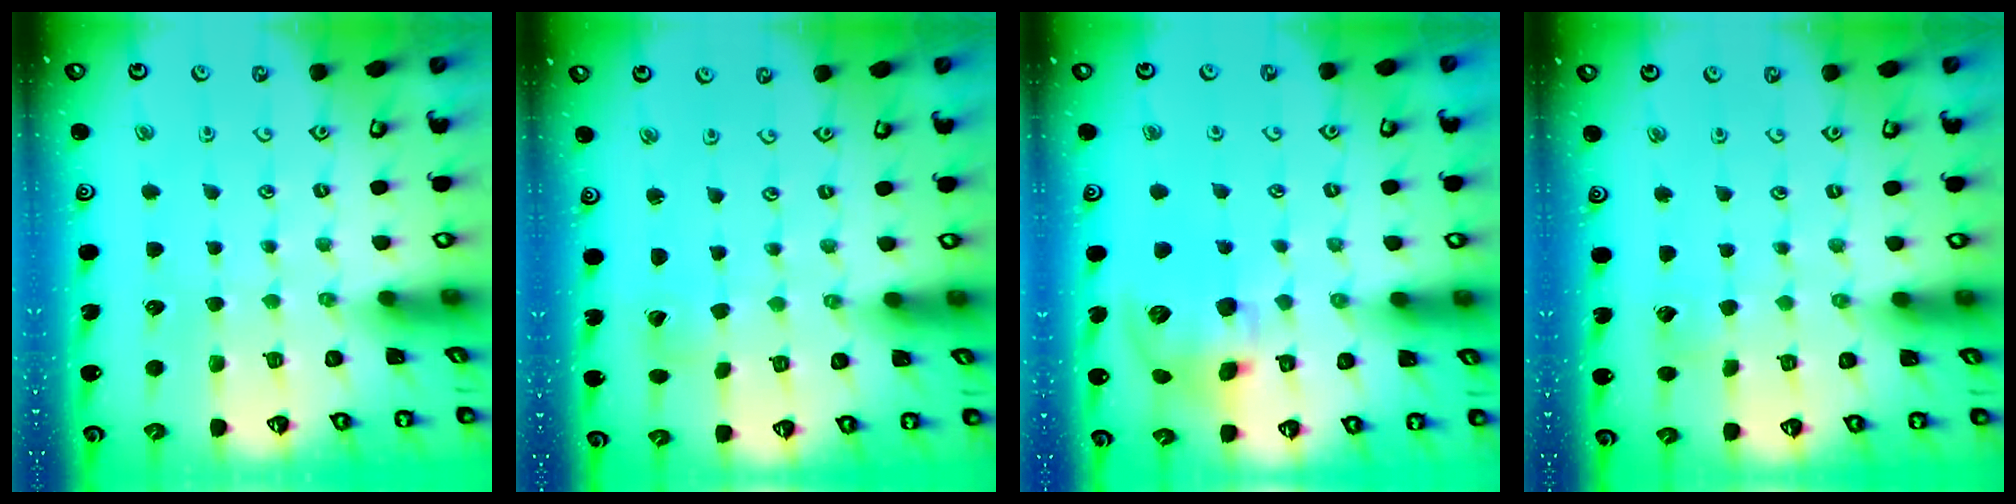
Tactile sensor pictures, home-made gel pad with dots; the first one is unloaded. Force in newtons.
{"total": 0.8, "press": 0.8, "slide": 0.1}
{"total": 13.2, "press": 13.1, "slide": 2.1}
{"total": 2.7, "press": 2.7, "slide": 0.2}